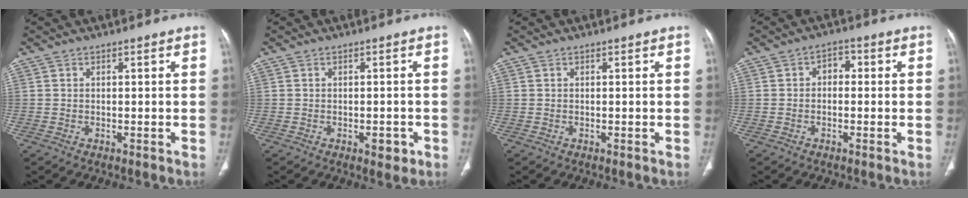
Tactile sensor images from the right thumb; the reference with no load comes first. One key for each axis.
{"total": 2.5, "fx": -1.1, "fy": 1.3, "fz": 1.9, "tx": -0.013, "ty": 0.001, "tz": -0.011}
{"total": 0.0}
{"total": 2.9, "fx": -0.1, "fy": 2.1, "fz": 2.1, "tx": -0.016, "ty": 0.013, "tz": -0.013}